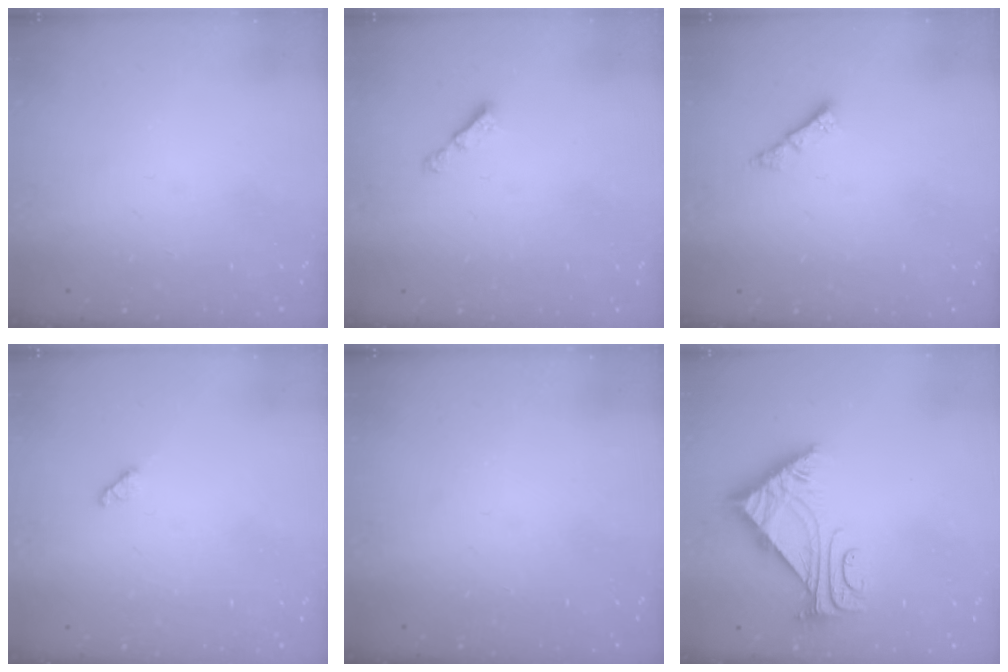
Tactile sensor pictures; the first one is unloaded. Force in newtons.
{"total": 3.1, "press": 3.1, "slide": 0.1}
{"total": 2.4, "press": 2.4, "slide": 0.2}
{"total": 2.9, "press": 2.9, "slide": 0.3}
{"total": 0.0}
{"total": 5.6, "press": 5.5, "slide": 0.8}